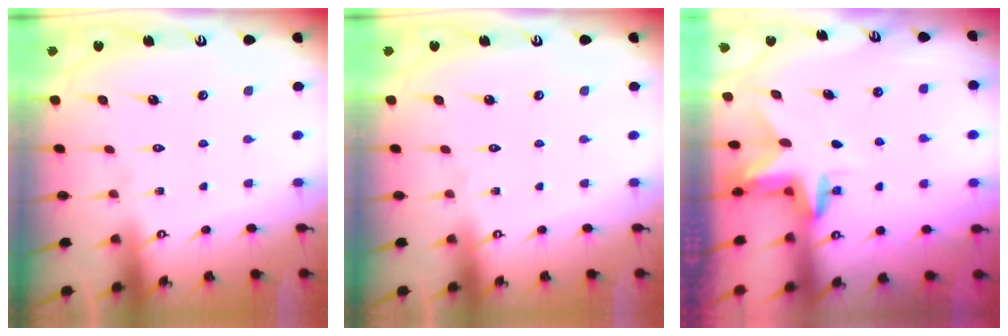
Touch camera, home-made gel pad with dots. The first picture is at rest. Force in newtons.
{"total": 0.0}
{"total": 2.9, "press": 2.9, "slide": 0.1}